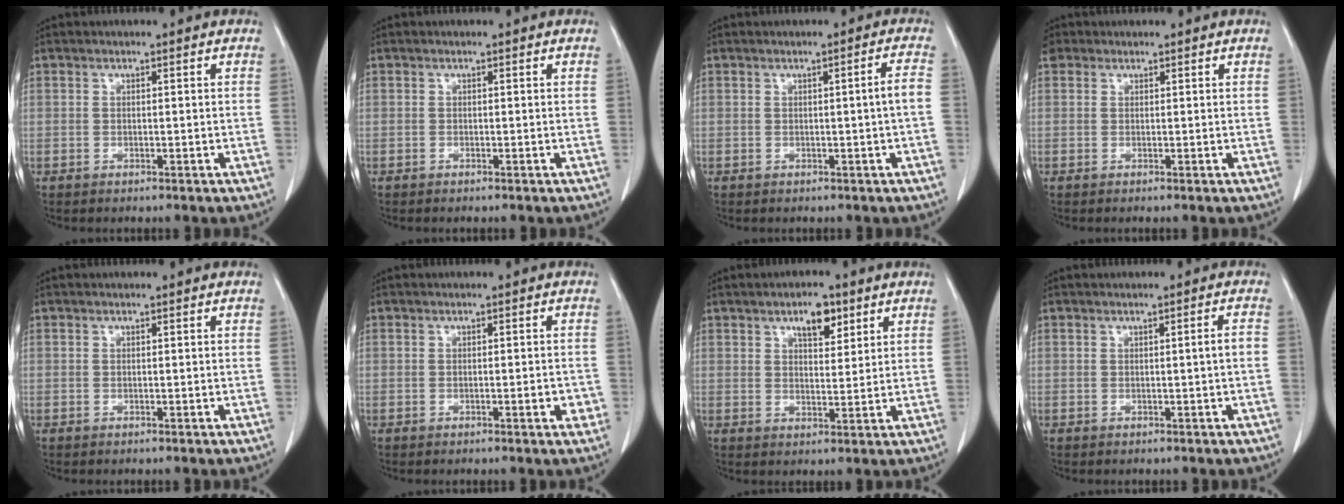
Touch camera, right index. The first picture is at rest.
{"total": 0.0}
{"total": 2.2, "force": [-0.3, -0.5, 2.1], "torque": [-0.031, 0.000, -0.003]}
{"total": 2.0, "force": [1.0, 1.7, 0.4], "torque": [-0.009, 0.019, 0.018]}
{"total": 0.0}
{"total": 2.2, "force": [-0.8, 0.5, 2.0], "torque": [-0.025, 0.000, -0.009]}
{"total": 5.1, "force": [3.0, 2.1, 3.5], "torque": [-0.057, 0.000, 0.048]}
{"total": 1.4, "force": [-0.2, -0.3, 1.4], "torque": [-0.023, -0.001, -0.001]}